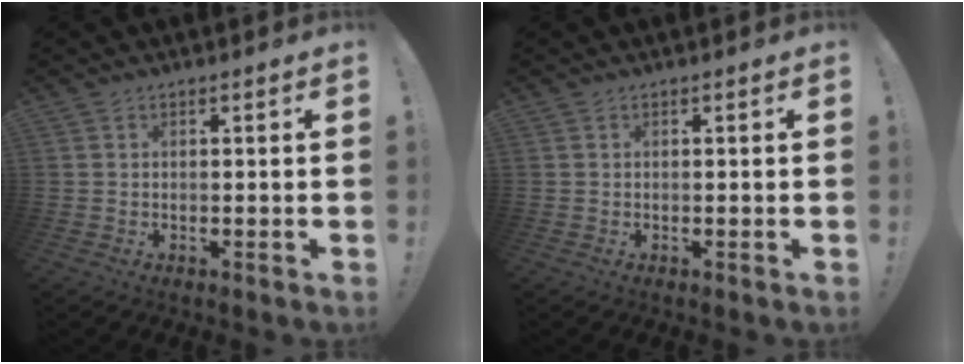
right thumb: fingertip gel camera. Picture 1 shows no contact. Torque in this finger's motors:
{"motor_torque": [0.00, 0.00, 0.00, 0.00, 0.00]}